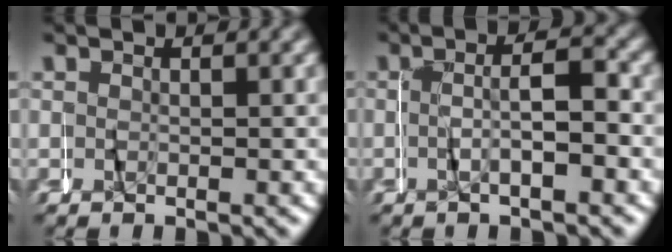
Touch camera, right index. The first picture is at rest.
{"total": 2.6, "force": [-1.3, 0.0, 2.3], "torque": [-0.031, 0.008, -0.025]}